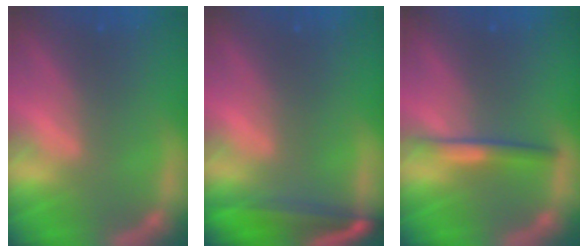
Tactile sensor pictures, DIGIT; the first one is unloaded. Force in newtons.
{"total": 6.0}
{"total": 2.5}